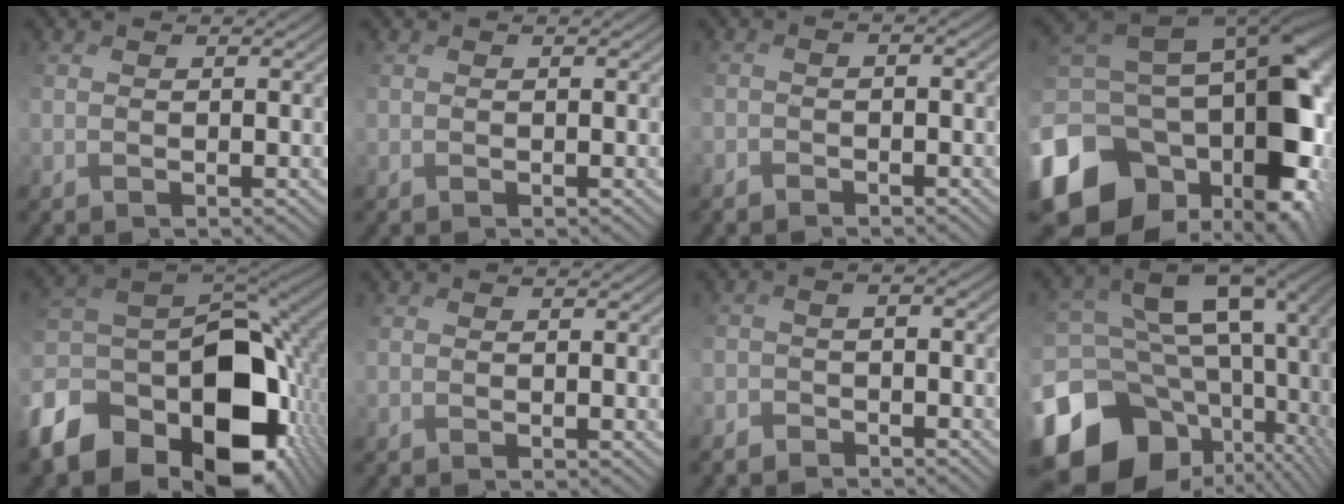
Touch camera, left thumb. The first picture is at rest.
{"total": 0.0}
{"total": 2.3, "force": [-2.1, 0.5, 0.8], "torque": [-0.008, 0.001, -0.041]}
{"total": 19.3, "force": [-4.7, 13.6, 12.8], "torque": [-0.254, -0.029, -0.059]}
{"total": 18.2, "force": [-7.4, 11.7, 11.9], "torque": [-0.259, -0.047, -0.099]}
{"total": 0.0}
{"total": 3.3, "force": [-3.1, 0.6, 1.1], "torque": [-0.017, -0.001, -0.063]}
{"total": 18.8, "force": [-0.6, 13.8, 12.7], "torque": [-0.251, -0.047, 0.063]}